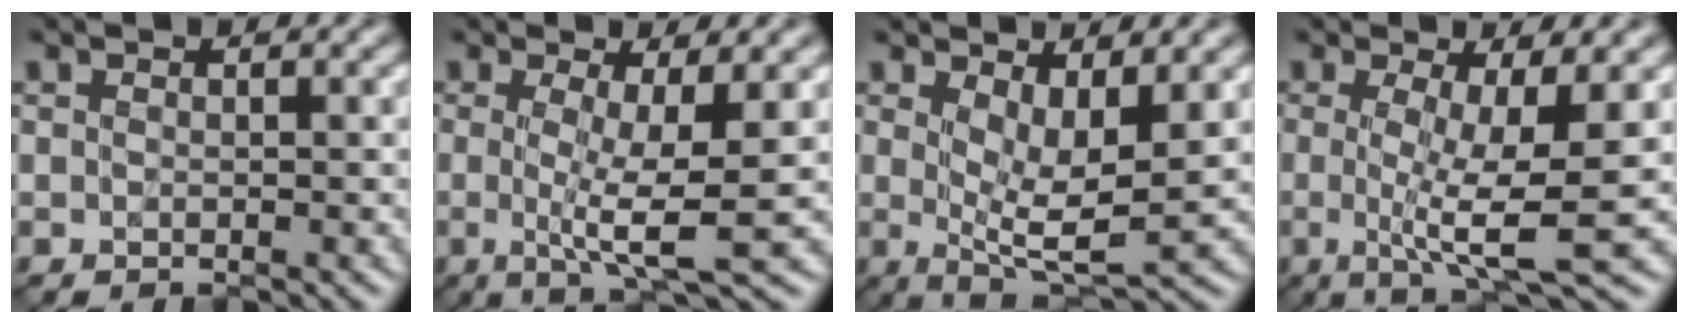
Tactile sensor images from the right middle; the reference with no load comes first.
{"total": 4.3, "force": [-0.3, 0.0, 4.3], "torque": [-0.075, -0.009, -0.008]}
{"total": 4.6, "force": [1.0, 1.4, 4.3], "torque": [-0.081, -0.017, 0.021]}
{"total": 5.4, "force": [-0.5, 0.3, 5.4], "torque": [-0.090, -0.010, -0.012]}